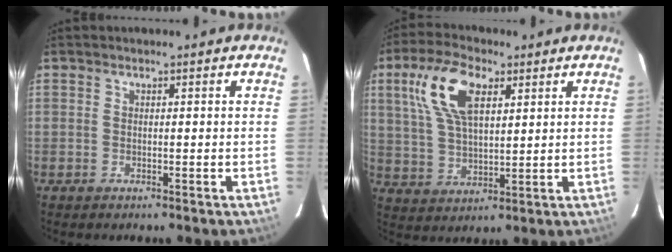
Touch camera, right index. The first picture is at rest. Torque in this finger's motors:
{"motor_torque": [0.51, 0.35, 0.44, 0.11]}